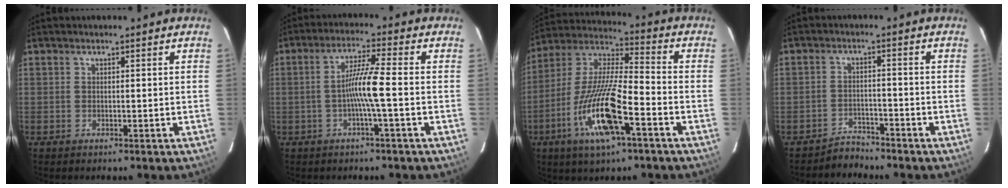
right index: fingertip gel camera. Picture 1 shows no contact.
{"total": 6.2, "force": [-1.1, -0.8, 6.1], "torque": [-0.115, 0.007, -0.023]}
{"total": 16.7, "force": [-6.8, 2.8, 14.9], "torque": [-0.306, -0.014, -0.125]}
{"total": 3.0, "force": [-2.7, 0.8, -1.0], "torque": [0.021, -0.004, -0.045]}